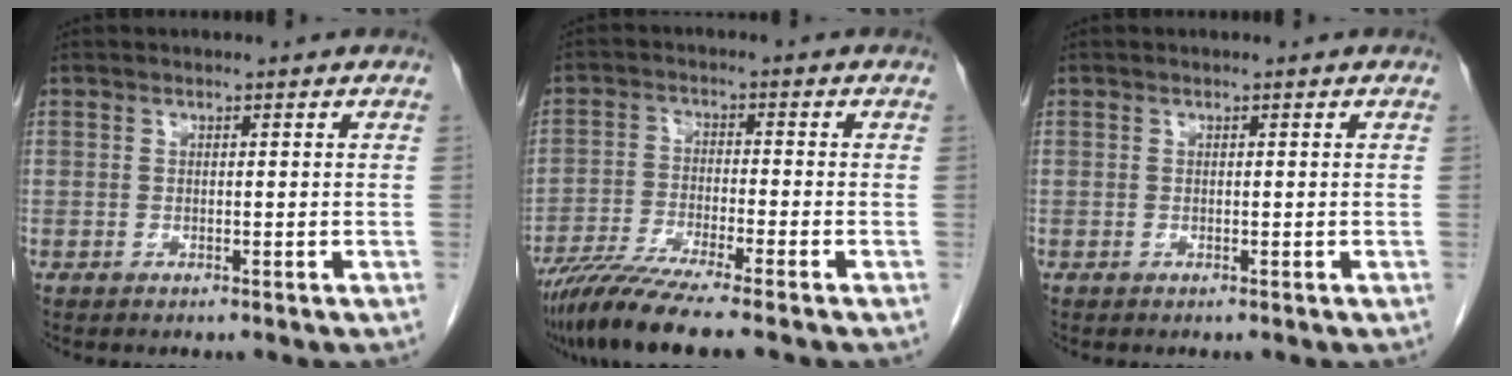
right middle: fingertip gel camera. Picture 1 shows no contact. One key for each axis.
{"total": 9.3, "fx": -7.6, "fy": -0.6, "fz": 5.4, "tx": -0.096, "ty": -0.032, "tz": -0.132}
{"total": 0.0}